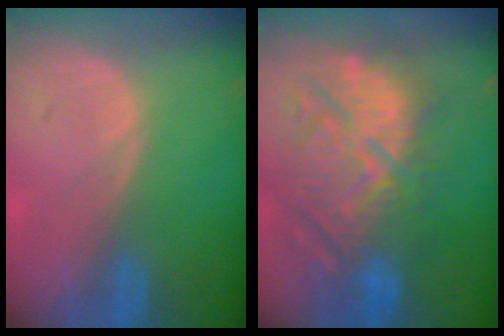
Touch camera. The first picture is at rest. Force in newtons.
{"total": 12.6, "press": 12.0, "slide": 3.8}